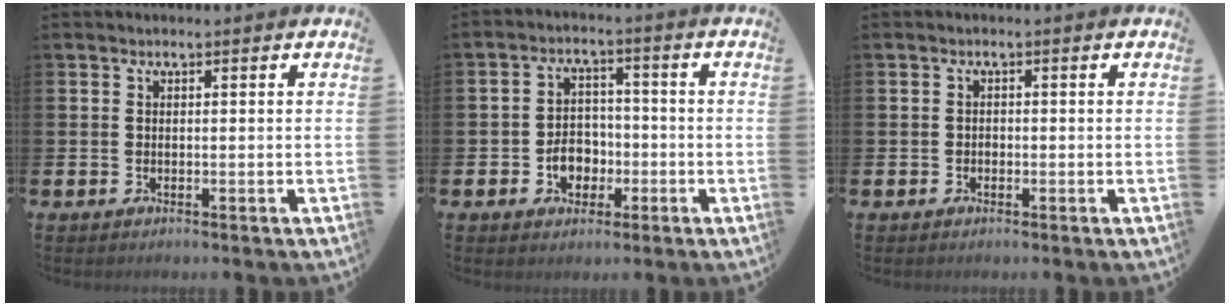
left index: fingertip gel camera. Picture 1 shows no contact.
{"total": 4.6, "force": [-1.6, 3.7, 2.2], "torque": [-0.032, 0.001, -0.037]}
{"total": 0.8, "force": [-0.5, 0.6, 0.1], "torque": [-0.002, 0.003, -0.011]}